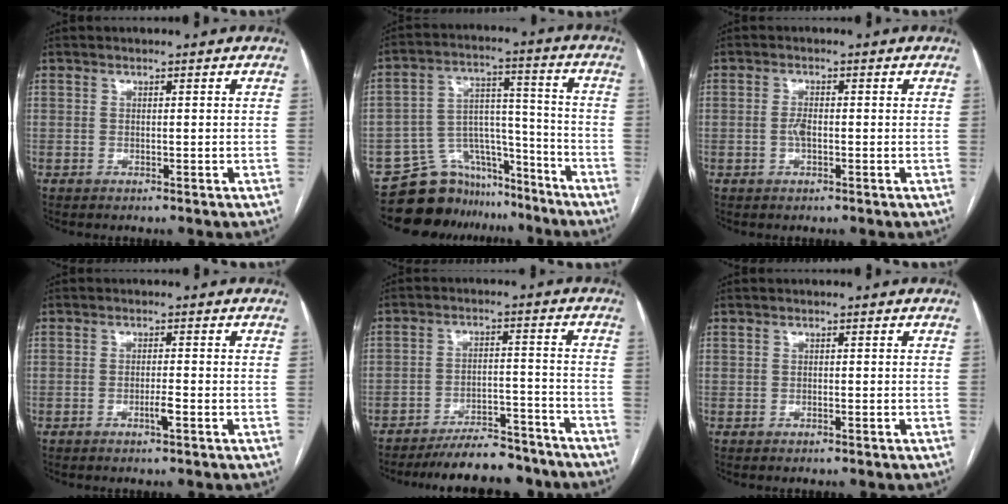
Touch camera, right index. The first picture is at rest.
{"total": 12.4, "force": [-10.8, 6.0, 0.8], "torque": [-0.002, 0.072, -0.175]}
{"total": 1.8, "force": [-0.3, 0.6, 1.6], "torque": [-0.033, 0.004, -0.005]}
{"total": 1.9, "force": [-0.9, 0.0, 1.7], "torque": [-0.030, 0.000, -0.014]}
{"total": 12.9, "force": [-11.8, 3.5, 3.8], "torque": [-0.038, 0.021, -0.167]}
{"total": 0.0}